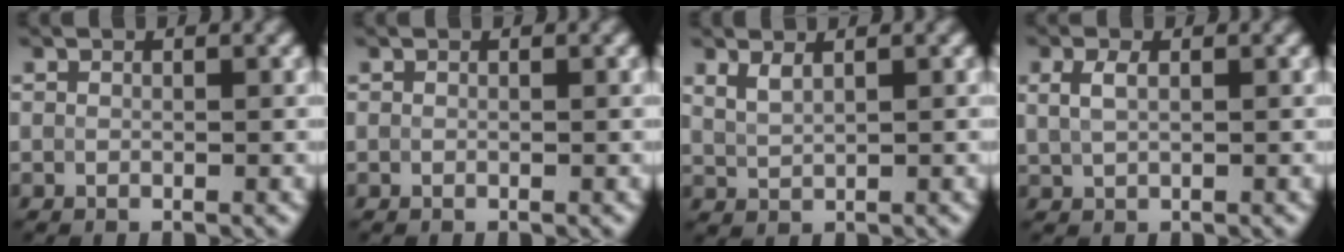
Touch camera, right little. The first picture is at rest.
{"total": 0.0}
{"total": 1.5, "force": [1.1, 0.4, 0.9], "torque": [-0.023, -0.003, 0.028]}
{"total": 1.9, "force": [0.6, 1.0, 1.5], "torque": [-0.037, 0.001, 0.015]}